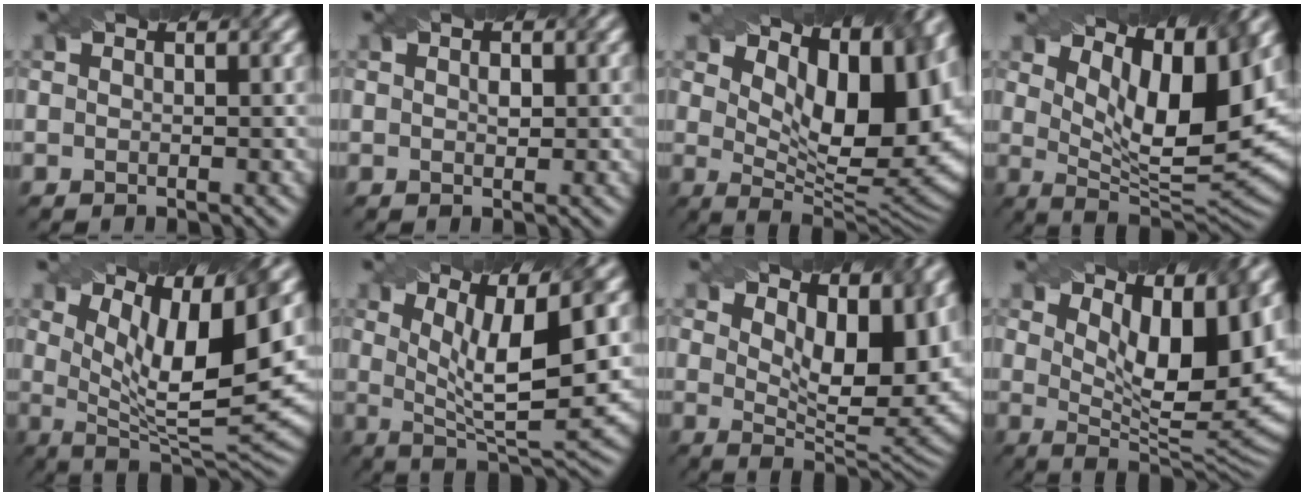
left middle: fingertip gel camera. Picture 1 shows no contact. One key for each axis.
{"total": 0.6, "fx": 0.2, "fy": 0.4, "fz": 0.5, "tx": -0.007, "ty": 0.002, "tz": 0.005}
{"total": 14.0, "fx": 5.2, "fy": 6.6, "fz": 11.1, "tx": -0.135, "ty": 0.009, "tz": 0.087}
{"total": 10.4, "fx": 4.8, "fy": 3.5, "fz": 8.6, "tx": -0.144, "ty": -0.007, "tz": 0.084}
{"total": 10.6, "fx": 4.2, "fy": 2.9, "fz": 9.3, "tx": -0.149, "ty": -0.005, "tz": 0.074}
{"total": 7.9, "fx": 2.0, "fy": 2.0, "fz": 7.4, "tx": -0.127, "ty": -0.005, "tz": 0.038}
{"total": 9.6, "fx": 4.2, "fy": 4.0, "fz": 7.6, "tx": -0.110, "ty": -0.004, "tz": 0.069}
{"total": 11.0, "fx": 4.5, "fy": 4.0, "fz": 9.3, "tx": -0.128, "ty": -0.008, "tz": 0.073}